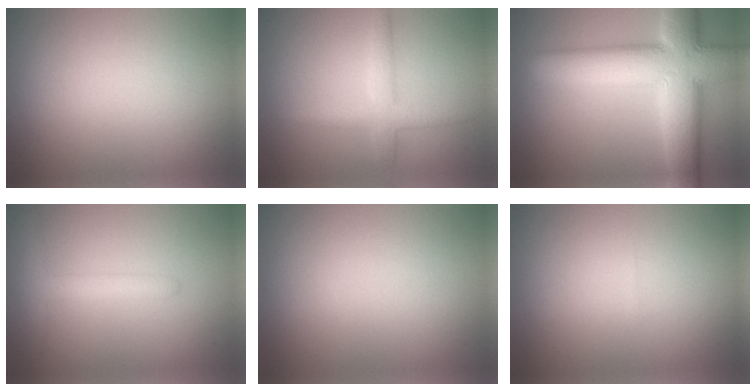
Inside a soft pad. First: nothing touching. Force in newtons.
{"total": 2.8, "press": 2.8, "slide": 0.1}
{"total": 12.8, "press": 12.8, "slide": 0.9}
{"total": 2.6, "press": 2.6, "slide": 0.2}
{"total": 0.0}
{"total": 0.0}